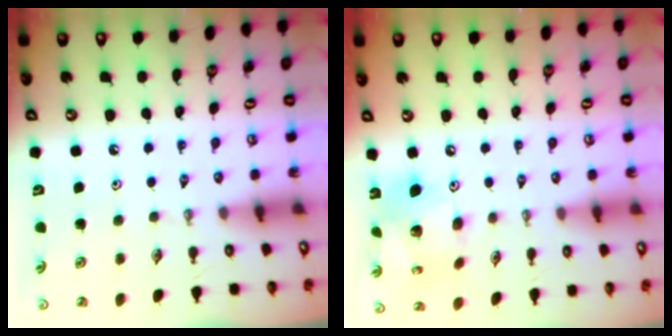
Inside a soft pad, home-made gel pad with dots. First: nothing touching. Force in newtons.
{"total": 14.5, "press": 14.5, "slide": 1.4}